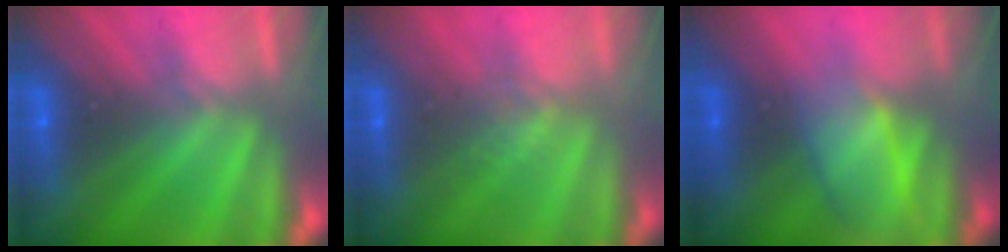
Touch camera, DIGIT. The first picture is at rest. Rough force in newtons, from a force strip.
{"total": 1.2}
{"total": 2.9}